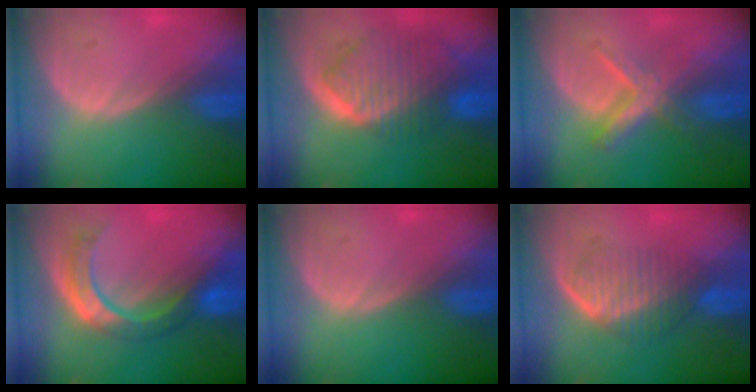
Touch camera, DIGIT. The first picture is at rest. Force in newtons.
{"total": 9.9, "press": 8.4, "slide": 5.2}
{"total": 5.5, "press": 5.3, "slide": 1.7}
{"total": 8.0, "press": 7.2, "slide": 3.6}
{"total": 0.0}
{"total": 6.0, "press": 5.7, "slide": 1.6}